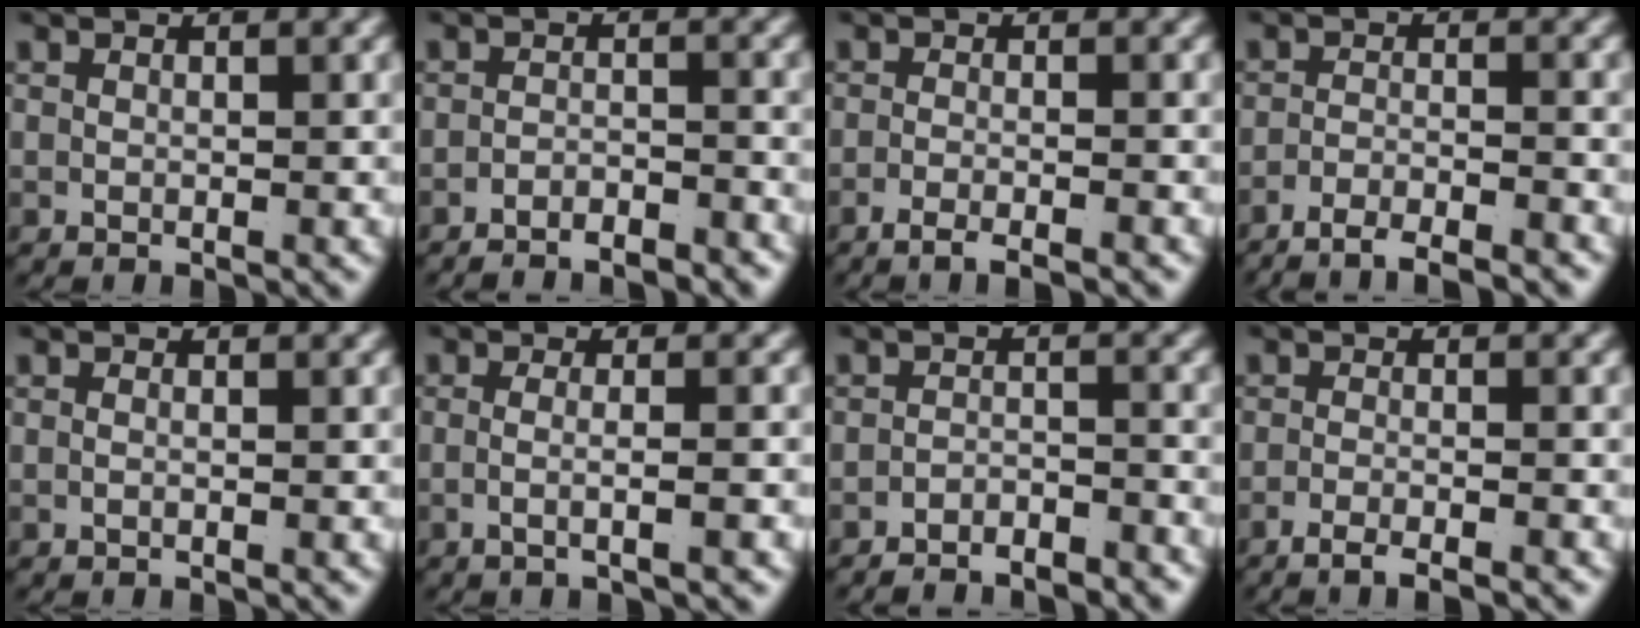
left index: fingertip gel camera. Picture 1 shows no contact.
{"total": 3.6, "force": [-3.5, 0.3, 0.3], "torque": [0.001, -0.014, -0.057]}
{"total": 2.9, "force": [-2.6, 0.3, 1.3], "torque": [-0.024, -0.005, -0.043]}
{"total": 4.7, "force": [-4.4, 0.5, 1.5], "torque": [-0.019, -0.015, -0.067]}
{"total": 0.5, "force": [-0.3, -0.3, 0.3], "torque": [-0.008, -0.005, -0.003]}
{"total": 2.2, "force": [-1.1, -0.6, 1.8], "torque": [-0.046, -0.012, -0.014]}
{"total": 3.7, "force": [-3.6, 0.4, 0.2], "torque": [0.005, -0.015, -0.060]}
{"total": 3.2, "force": [-2.9, 0.2, 1.4], "torque": [-0.025, -0.006, -0.047]}